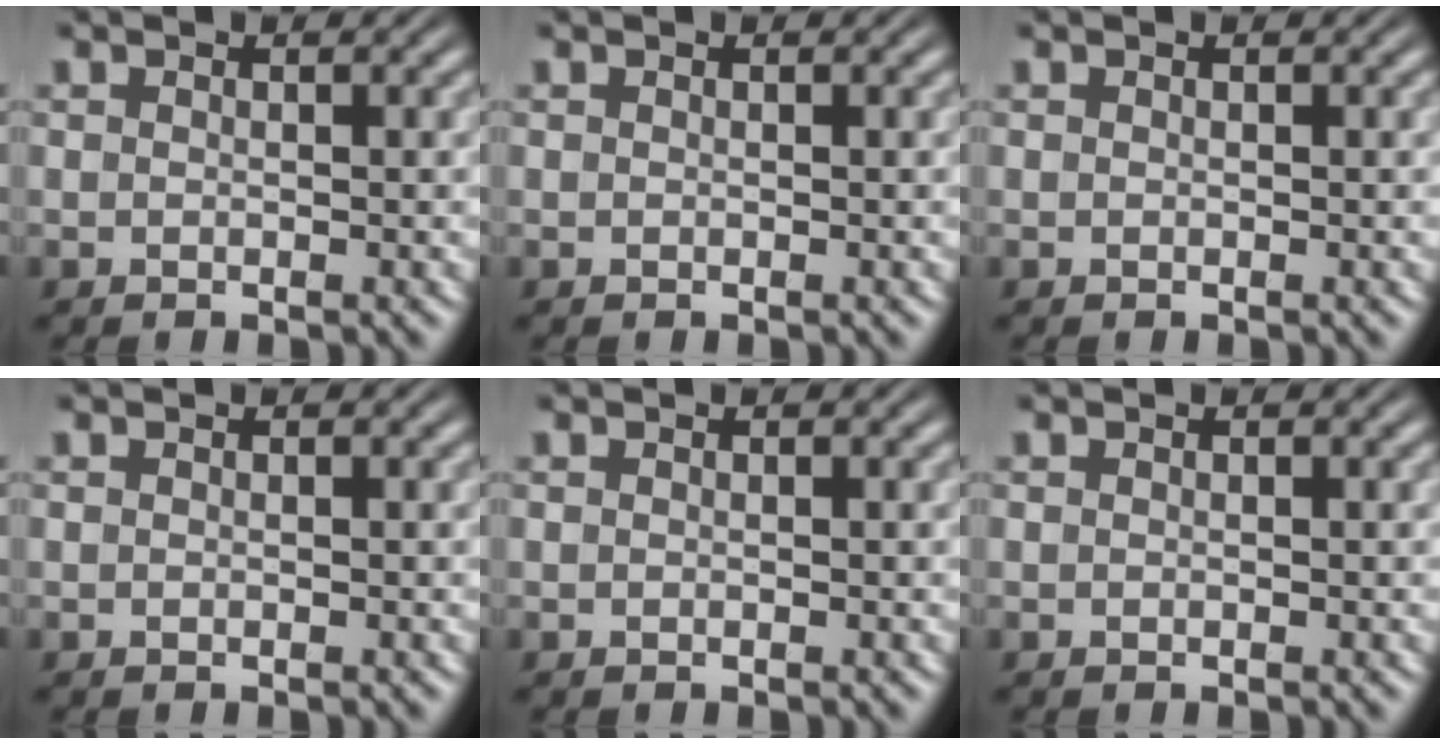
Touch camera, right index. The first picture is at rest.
{"total": 0.0}
{"total": 0.0}
{"total": 0.0}
{"total": 0.0}
{"total": 0.0}